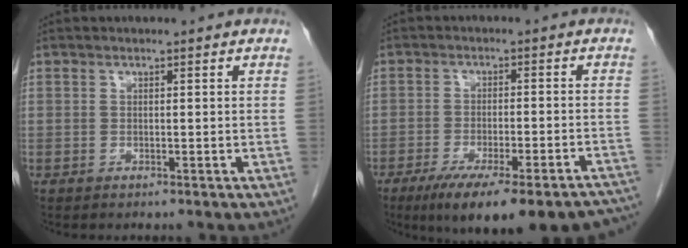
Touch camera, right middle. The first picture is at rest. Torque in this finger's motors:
{"motor_torque": [1.21, -0.93, 0.18, 0.12]}